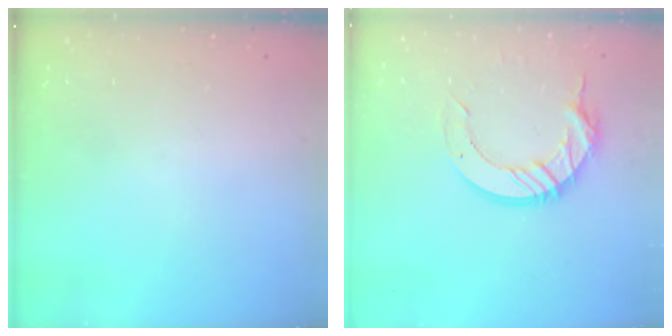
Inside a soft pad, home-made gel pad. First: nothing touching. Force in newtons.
{"total": 12.6, "press": 12.6, "slide": 1.2}